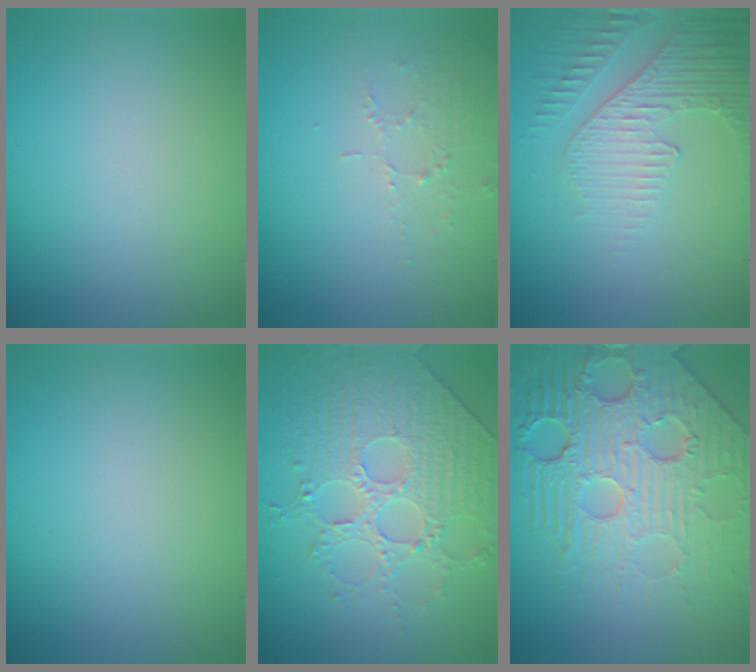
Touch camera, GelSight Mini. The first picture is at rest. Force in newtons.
{"total": 1.5, "press": 1.5, "slide": 0.2}
{"total": 4.0, "press": 3.5, "slide": 1.8}
{"total": 0.0}
{"total": 4.4, "press": 4.2, "slide": 1.4}
{"total": 8.5, "press": 6.0, "slide": 6.1}